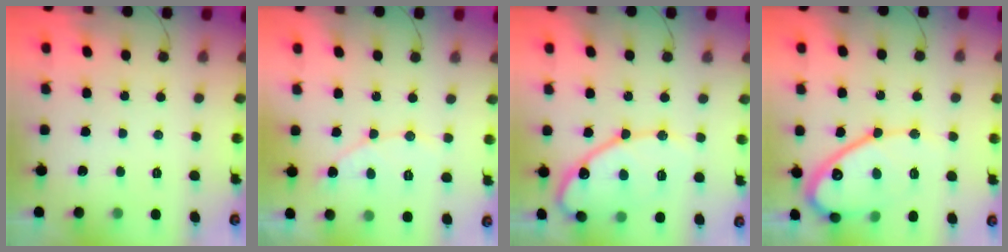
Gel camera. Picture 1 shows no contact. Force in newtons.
{"total": 6.9, "press": 6.9, "slide": 0.3}
{"total": 15.3, "press": 15.2, "slide": 1.2}
{"total": 14.4, "press": 14.4, "slide": 1.1}